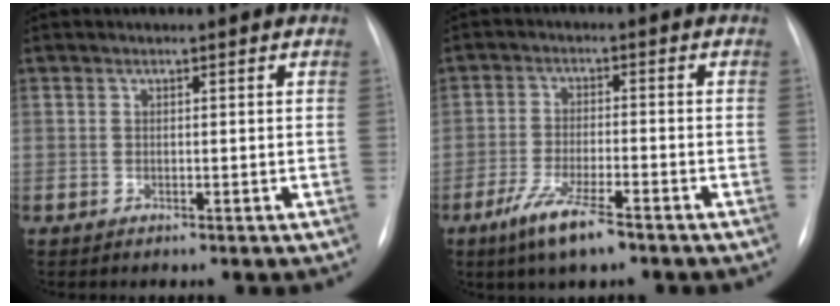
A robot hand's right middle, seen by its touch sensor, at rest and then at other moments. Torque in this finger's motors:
{"motor_torque": [1.13, -1.01, 0.63, 0.09]}